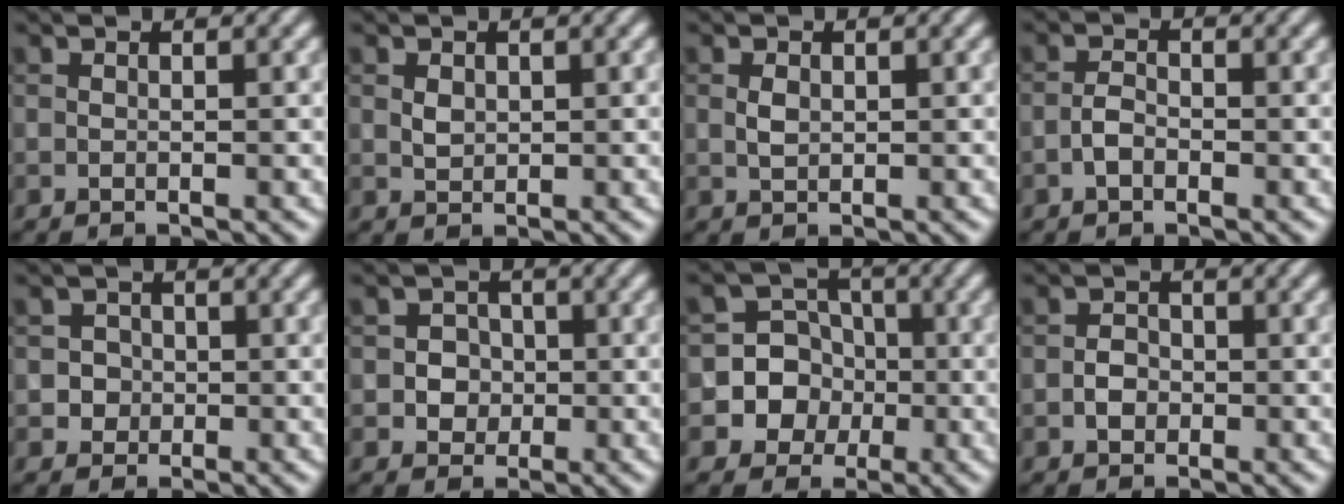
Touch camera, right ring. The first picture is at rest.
{"total": 1.1, "force": [0.3, 0.9, 0.6], "torque": [-0.013, 0.000, 0.009]}
{"total": 1.1, "force": [0.2, 0.8, 0.8], "torque": [-0.020, 0.000, 0.005]}
{"total": 1.5, "force": [-0.8, 0.7, 1.0], "torque": [-0.019, 0.004, -0.020]}
{"total": 1.8, "force": [-0.2, 1.8, 0.4], "torque": [0.020, 0.003, -0.006]}
{"total": 2.4, "force": [-0.3, 2.2, 0.8], "torque": [0.010, 0.000, -0.016]}
{"total": 9.1, "force": [-2.3, 8.7, 1.5], "torque": [-0.029, 0.013, -0.057]}
{"total": 1.5, "force": [-0.6, 1.2, 0.7], "torque": [-0.010, 0.003, -0.013]}